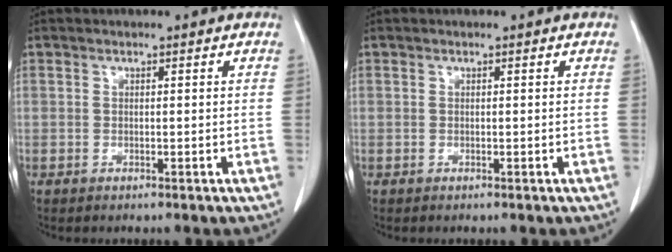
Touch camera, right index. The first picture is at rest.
{"total": 0.0}